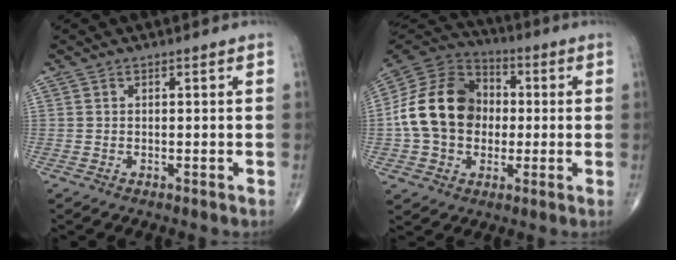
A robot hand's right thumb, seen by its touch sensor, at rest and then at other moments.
{"total": 17.8, "force": [-0.2, 14.1, 10.8], "torque": [-0.177, 0.029, -0.008]}